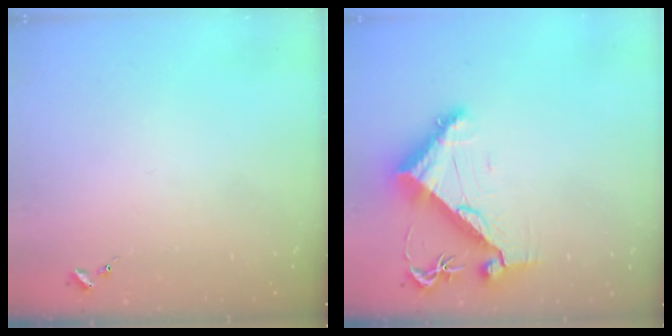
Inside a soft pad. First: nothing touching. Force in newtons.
{"total": 9.3, "press": 9.2, "slide": 1.5}